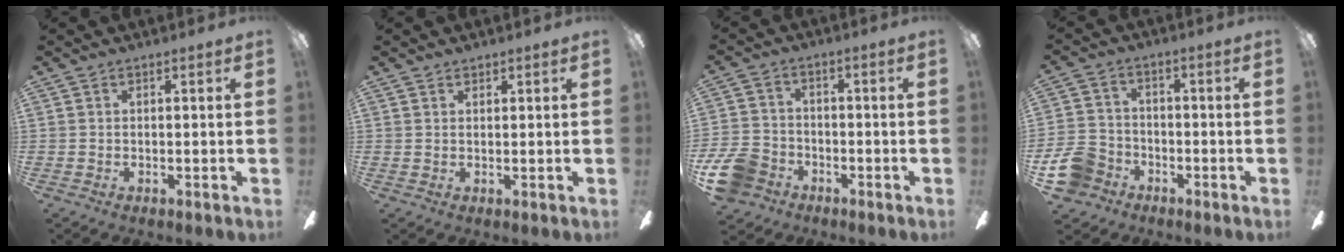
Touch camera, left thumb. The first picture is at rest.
{"total": 1.1, "force": [1.0, 0.3, -0.1], "torque": [0.002, -0.001, 0.020]}
{"total": 9.8, "force": [-5.3, 7.2, 4.0], "torque": [-0.095, 0.041, -0.097]}
{"total": 10.3, "force": [-5.1, 8.0, 4.1], "torque": [-0.108, 0.038, -0.093]}